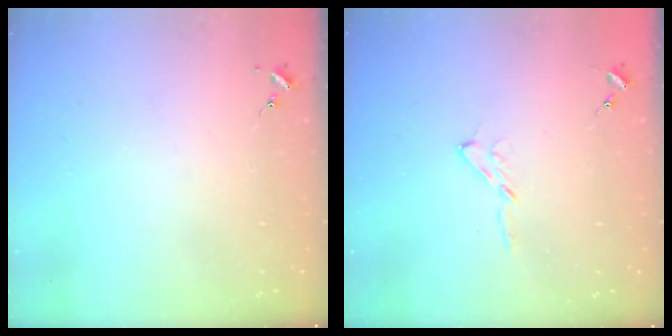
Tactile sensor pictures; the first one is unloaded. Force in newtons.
{"total": 3.7, "press": 3.7, "slide": 0.4}